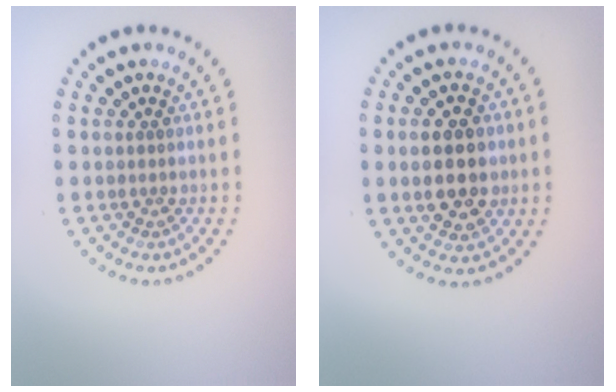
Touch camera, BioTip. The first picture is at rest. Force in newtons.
{"total": 4.9, "press": 4.8, "slide": 0.4}